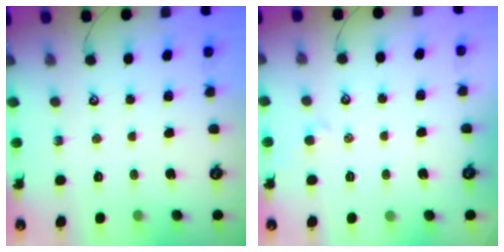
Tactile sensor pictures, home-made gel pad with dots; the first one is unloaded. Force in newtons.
{"total": 1.8, "press": 1.7, "slide": 0.3}